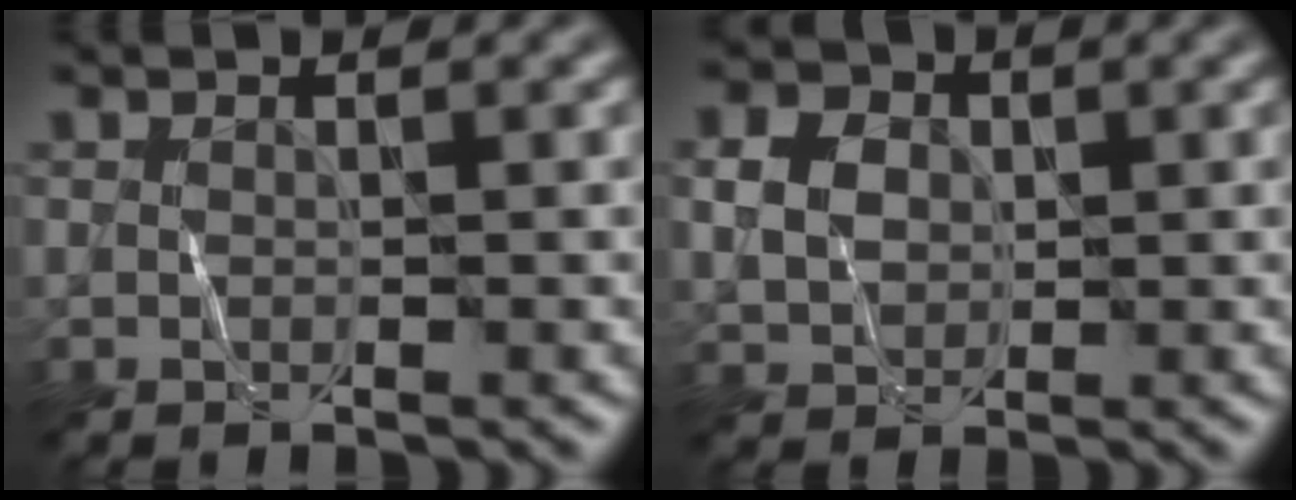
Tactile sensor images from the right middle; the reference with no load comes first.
{"total": 3.1, "force": [0.5, 2.5, 1.8], "torque": [-0.036, 0.000, 0.008]}